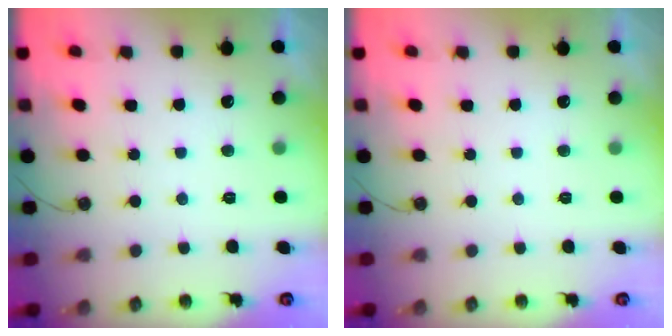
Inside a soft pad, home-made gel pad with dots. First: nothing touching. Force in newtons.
{"total": 0.0}